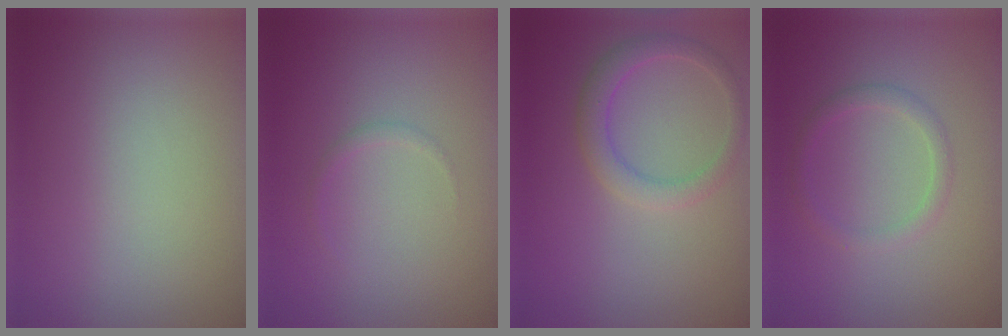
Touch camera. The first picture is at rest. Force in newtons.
{"total": 0.6, "press": 0.6, "slide": 0.0}
{"total": 2.5, "press": 2.5, "slide": 0.0}
{"total": 1.5, "press": 1.5, "slide": 0.1}